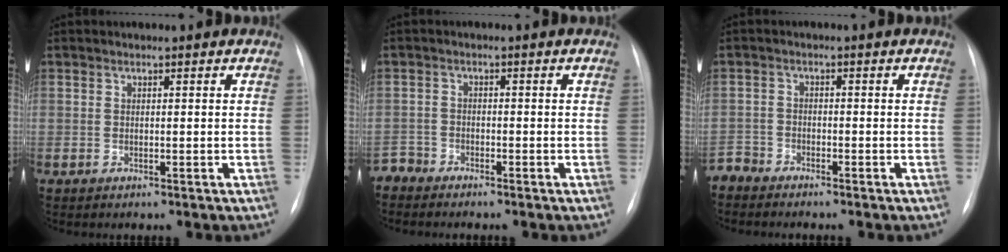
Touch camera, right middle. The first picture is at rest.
{"total": 2.3, "force": [-2.2, 0.2, -0.7], "torque": [0.020, -0.008, -0.045]}
{"total": 3.1, "force": [-3.0, 0.5, -0.5], "torque": [0.015, -0.009, -0.061]}